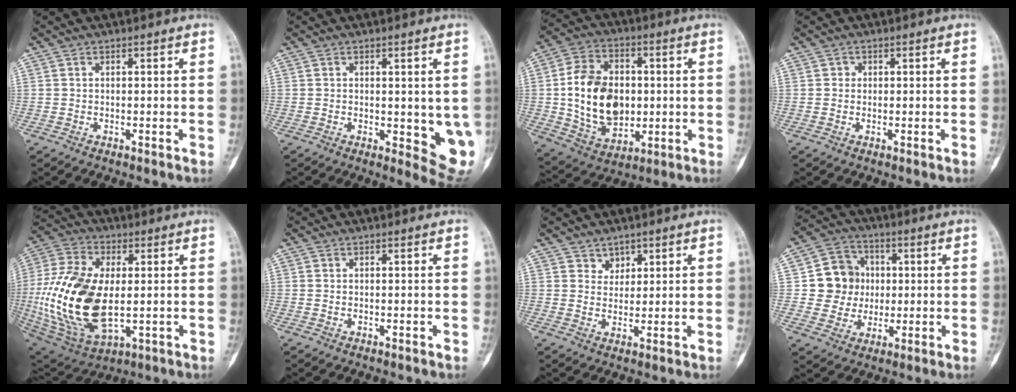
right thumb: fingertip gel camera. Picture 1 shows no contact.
{"total": 8.1, "force": [-0.5, 3.4, 7.3], "torque": [-0.060, -0.018, -0.001]}
{"total": 18.0, "force": [0.2, 12.7, 12.7], "torque": [-0.190, 0.002, 0.014]}
{"total": 1.0, "force": [0.1, 1.0, 0.1], "torque": [0.011, 0.003, 0.000]}
{"total": 23.8, "force": [-0.7, 13.3, 19.8], "torque": [-0.409, -0.010, 0.001]}
{"total": 0.5, "force": [0.1, 0.4, 0.3], "torque": [0.001, 0.000, 0.000]}
{"total": 3.1, "force": [2.0, 2.3, 0.2], "torque": [0.028, -0.012, 0.030]}
{"total": 11.0, "force": [0.8, 10.4, 3.5], "torque": [-0.007, 0.012, 0.015]}